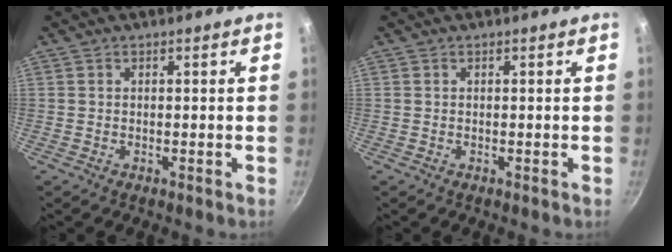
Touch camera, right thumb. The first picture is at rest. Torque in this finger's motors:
{"motor_torque": [0.02, 0.02, -0.21, 0.21, 0.00]}